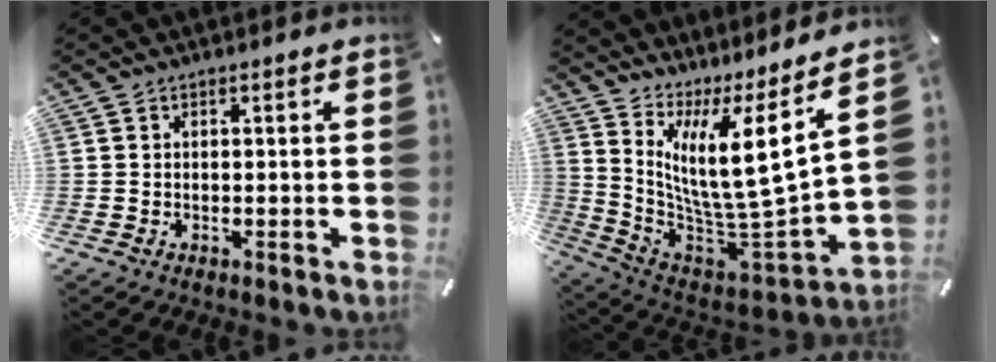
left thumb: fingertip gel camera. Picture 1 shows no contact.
{"total": 15.6, "force": [6.9, 3.3, 13.6], "torque": [-0.259, -0.088, 0.102]}